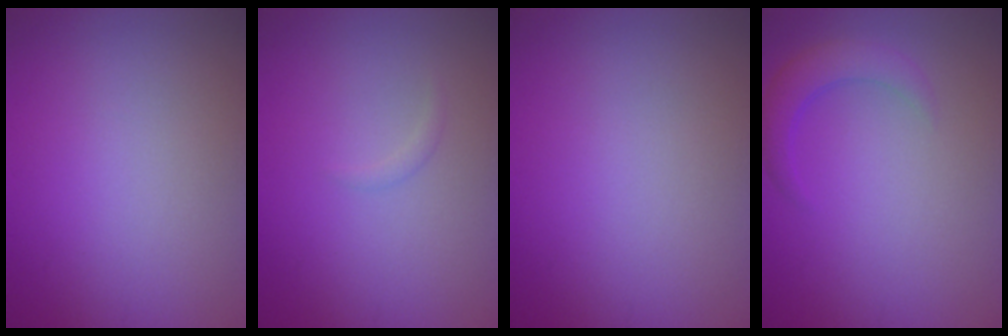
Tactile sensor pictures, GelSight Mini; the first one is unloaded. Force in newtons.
{"total": 0.6, "press": 0.6, "slide": 0.0}
{"total": 0.0}
{"total": 2.7, "press": 2.6, "slide": 0.3}